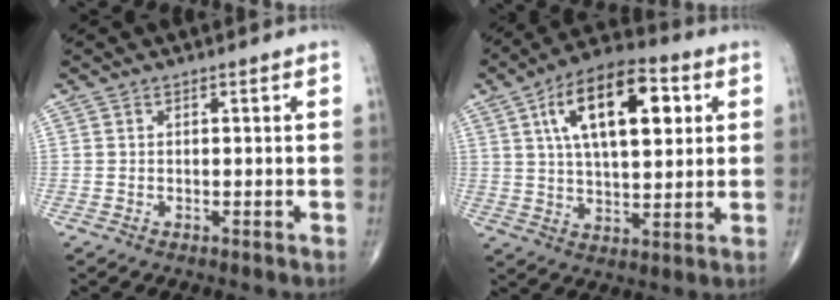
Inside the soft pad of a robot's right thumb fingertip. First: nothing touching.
{"total": 17.9, "force": [5.6, 8.3, 14.9], "torque": [-0.221, 0.001, 0.088]}